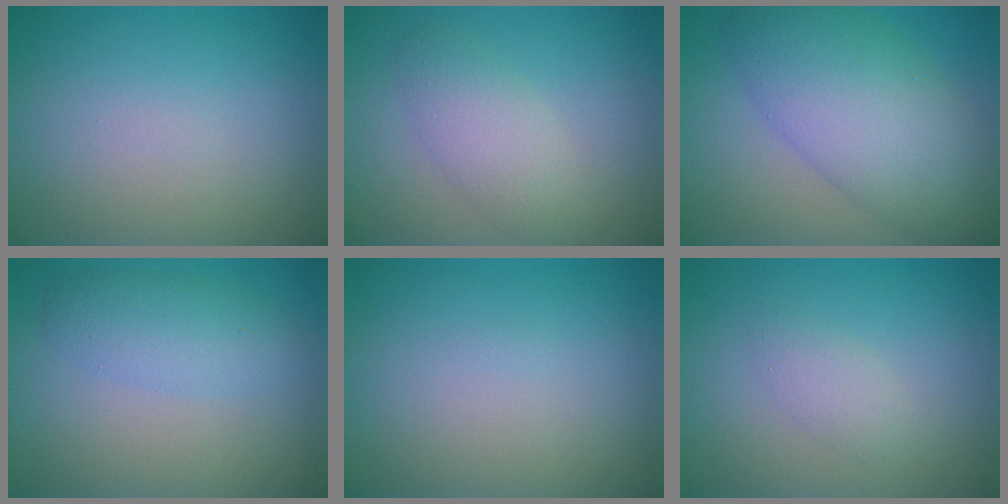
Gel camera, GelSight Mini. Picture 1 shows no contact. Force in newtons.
{"total": 3.1, "press": 3.1, "slide": 0.3}
{"total": 9.1, "press": 9.1, "slide": 0.2}
{"total": 3.0, "press": 3.0, "slide": 0.1}
{"total": 0.0}
{"total": 1.6, "press": 1.6, "slide": 0.1}